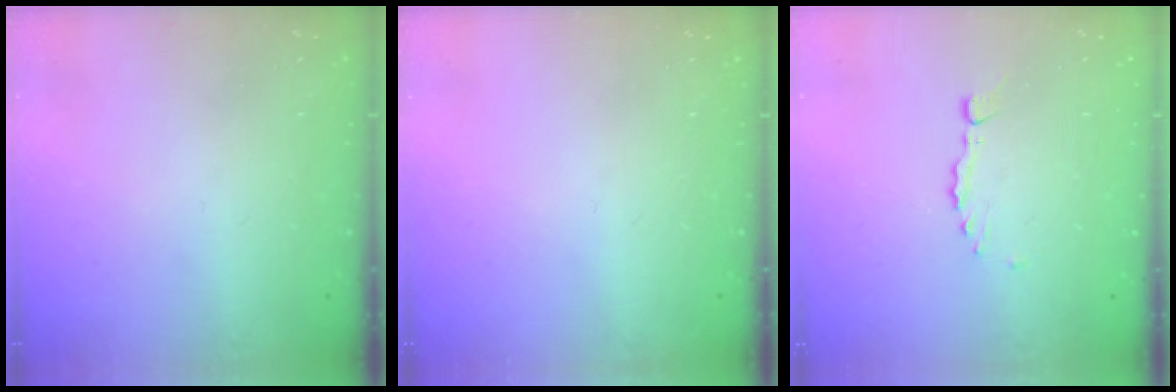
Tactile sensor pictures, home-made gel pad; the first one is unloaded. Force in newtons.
{"total": 0.0}
{"total": 0.0}